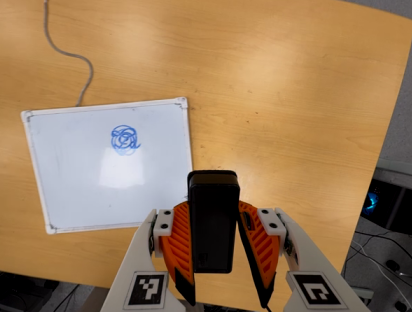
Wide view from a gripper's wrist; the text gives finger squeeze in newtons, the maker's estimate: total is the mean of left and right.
{"total": 4.6, "left": 3.6, "right": 5.7}